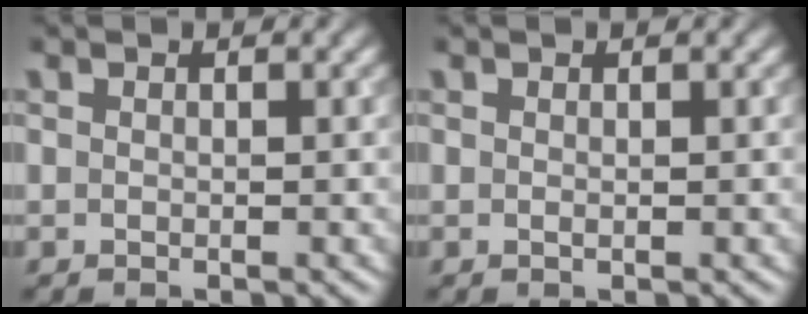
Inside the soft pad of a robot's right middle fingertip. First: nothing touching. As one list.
[{"total": 0.0}]